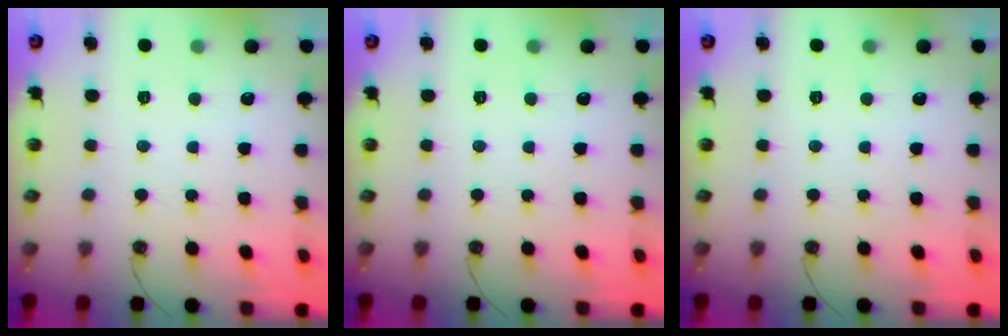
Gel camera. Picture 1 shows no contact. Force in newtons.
{"total": 0.0}
{"total": 0.0}